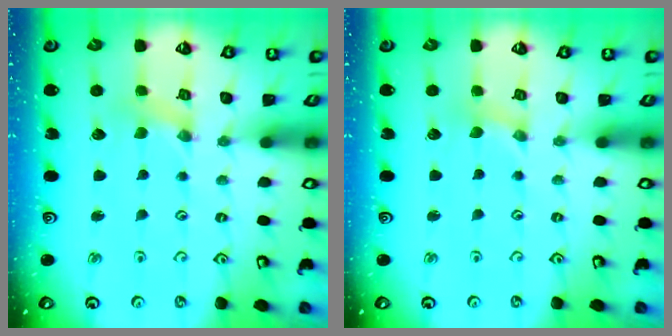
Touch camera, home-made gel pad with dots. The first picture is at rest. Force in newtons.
{"total": 0.0}